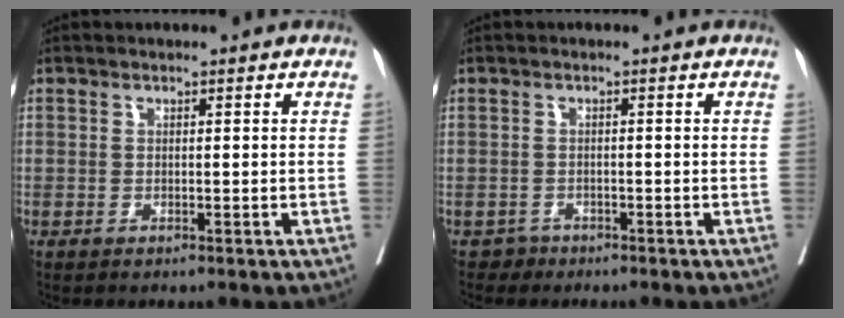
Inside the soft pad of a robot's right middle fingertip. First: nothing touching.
{"total": 1.4, "force": [-1.1, 0.7, -0.4], "torque": [0.009, 0.005, -0.020]}